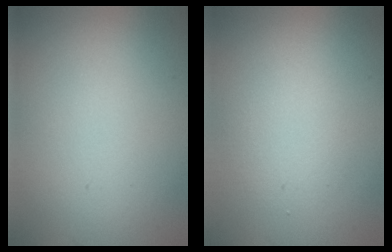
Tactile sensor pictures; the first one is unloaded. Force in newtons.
{"total": 2.5, "press": 2.5, "slide": 0.2}